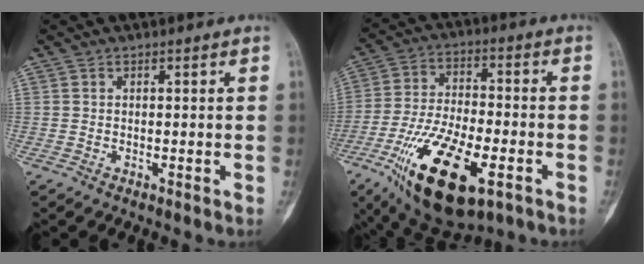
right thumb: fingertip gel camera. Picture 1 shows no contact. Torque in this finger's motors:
{"motor_torque": [0.97, 0.73, 1.75, -1.02, 0.50]}